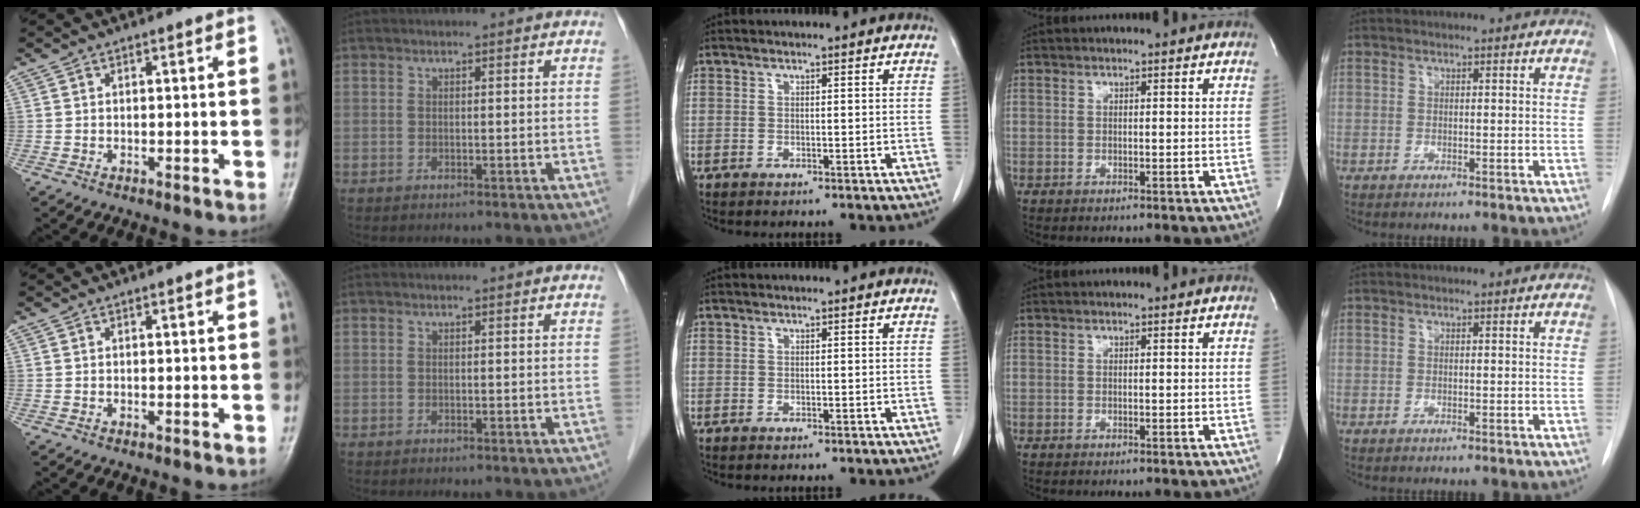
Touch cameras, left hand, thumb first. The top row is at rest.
{}